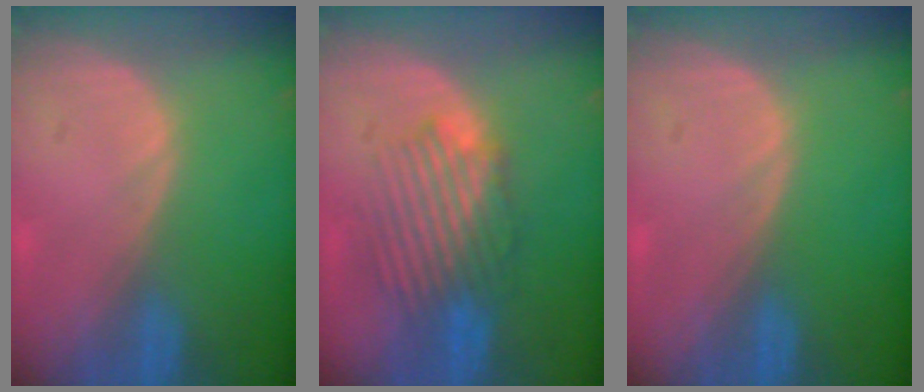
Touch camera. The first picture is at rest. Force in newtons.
{"total": 6.6, "press": 6.4, "slide": 1.6}
{"total": 0.0}